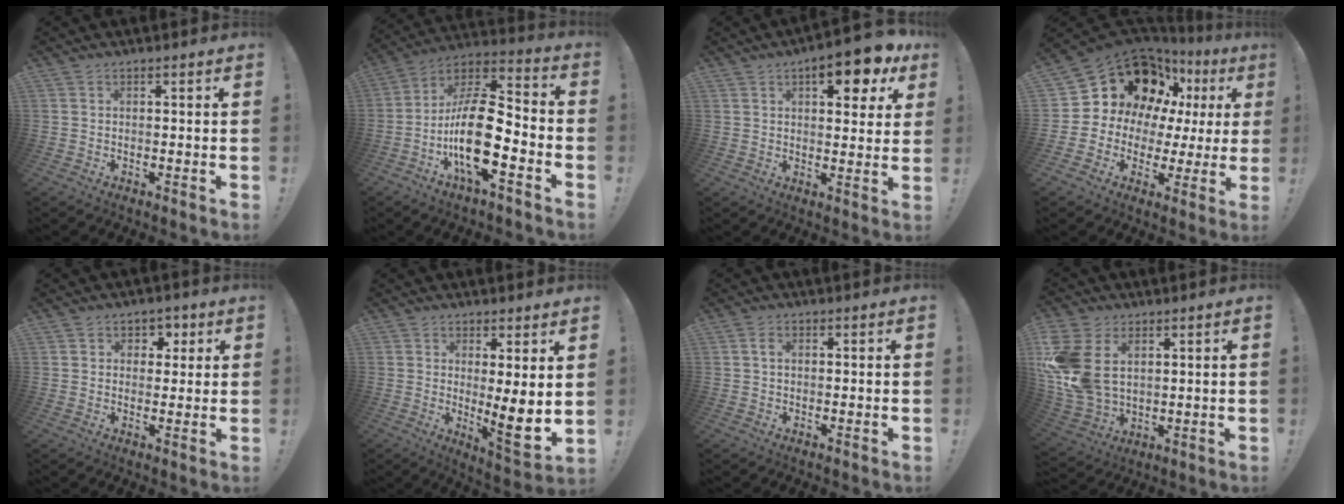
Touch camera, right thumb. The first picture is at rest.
{"total": 20.2, "force": [-6.1, 8.2, 17.3], "torque": [-0.332, 0.035, -0.097]}
{"total": 11.3, "force": [5.7, 4.2, 8.8], "torque": [-0.104, -0.030, 0.088]}
{"total": 16.7, "force": [10.5, 10.2, 8.1], "torque": [-0.126, -0.081, 0.206]}
{"total": 4.5, "force": [1.5, 4.0, 1.2], "torque": [-0.009, -0.003, 0.027]}
{"total": 8.8, "force": [1.2, 1.1, 8.6], "torque": [-0.102, -0.044, 0.019]}
{"total": 2.0, "force": [0.6, 1.1, 1.6], "torque": [-0.032, 0.005, 0.010]}
{"total": 16.1, "force": [4.1, 11.6, 10.4], "torque": [-0.210, -0.016, 0.081]}